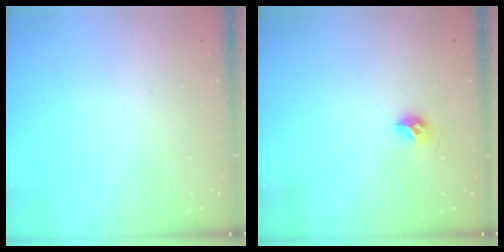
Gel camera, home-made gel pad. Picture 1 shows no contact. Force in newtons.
{"total": 5.4, "press": 5.2, "slide": 1.2}